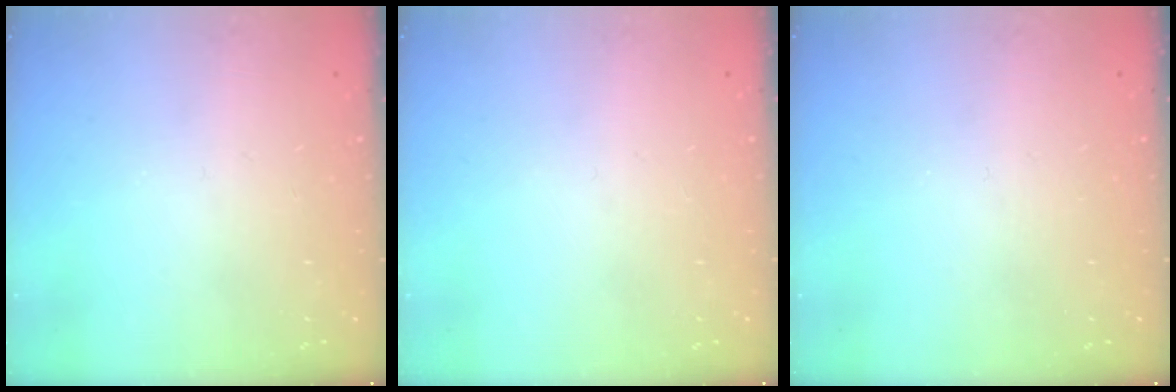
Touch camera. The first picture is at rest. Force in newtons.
{"total": 0.0}
{"total": 0.0}